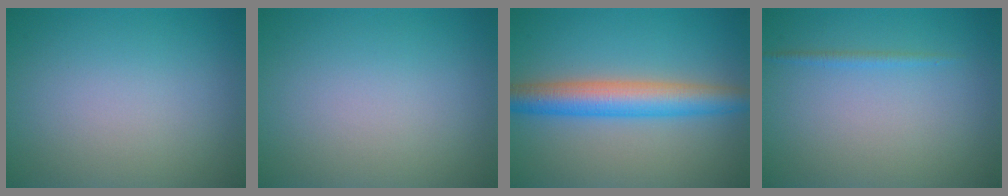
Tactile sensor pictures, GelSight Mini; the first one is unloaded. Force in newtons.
{"total": 0.0}
{"total": 5.7, "press": 5.7, "slide": 0.2}
{"total": 0.8, "press": 0.8, "slide": 0.1}